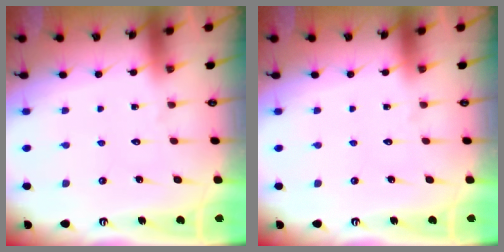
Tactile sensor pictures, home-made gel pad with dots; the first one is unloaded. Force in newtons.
{"total": 0.0}